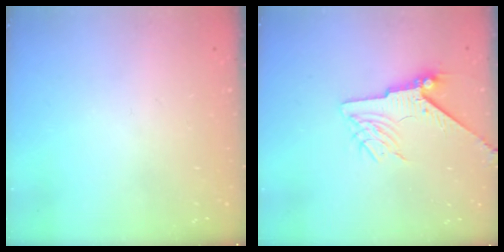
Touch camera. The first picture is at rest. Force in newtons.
{"total": 7.0, "press": 6.9, "slide": 1.1}